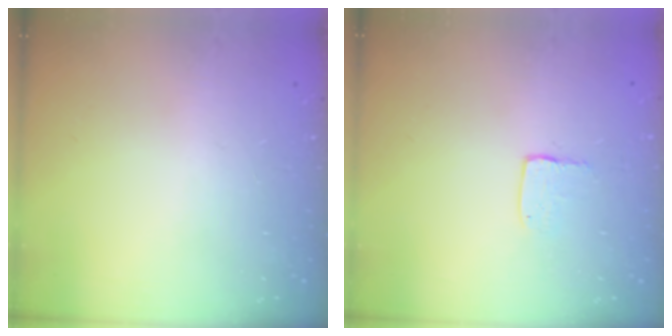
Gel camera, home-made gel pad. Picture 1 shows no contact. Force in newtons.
{"total": 3.4, "press": 3.4, "slide": 0.2}